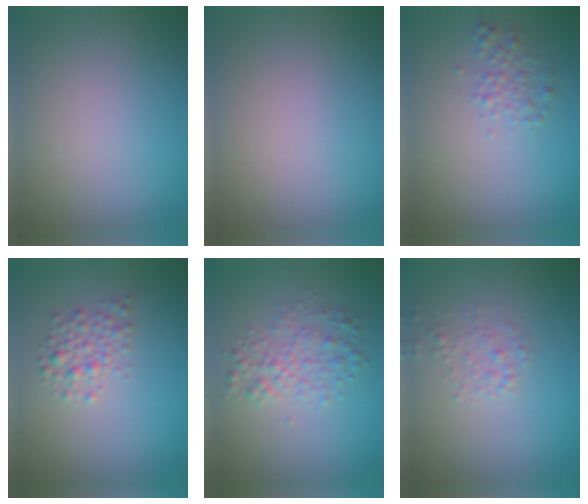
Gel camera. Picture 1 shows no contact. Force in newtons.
{"total": 0.0}
{"total": 1.7, "press": 1.7, "slide": 0.0}
{"total": 2.3, "press": 2.3, "slide": 0.1}
{"total": 3.0, "press": 3.0, "slide": 0.1}
{"total": 1.4, "press": 1.4, "slide": 0.0}